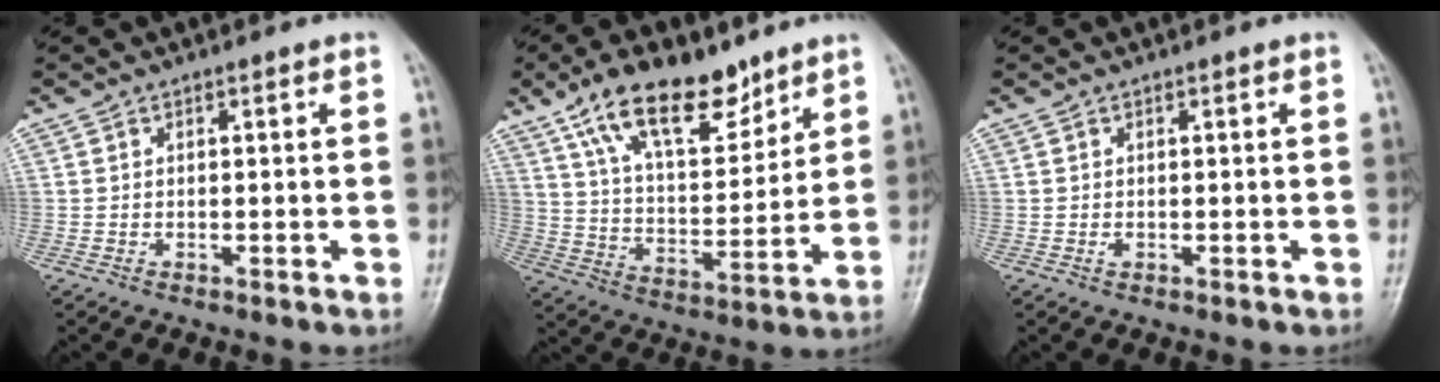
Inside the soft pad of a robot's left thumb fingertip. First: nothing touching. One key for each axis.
{"total": 17.2, "fx": 11.2, "fy": 7.7, "fz": 10.5, "tx": -0.139, "ty": -0.053, "tz": 0.202}
{"total": 0.5, "fx": -0.2, "fy": 0.4, "fz": 0.3, "tx": 0.000, "ty": 0.001, "tz": -0.004}